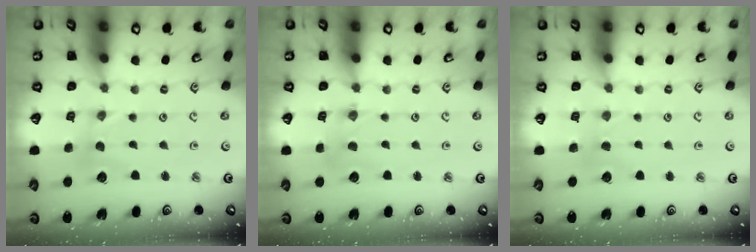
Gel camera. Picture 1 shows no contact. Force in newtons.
{"total": 1.7, "press": 1.7, "slide": 0.3}
{"total": 2.2, "press": 2.2, "slide": 0.4}